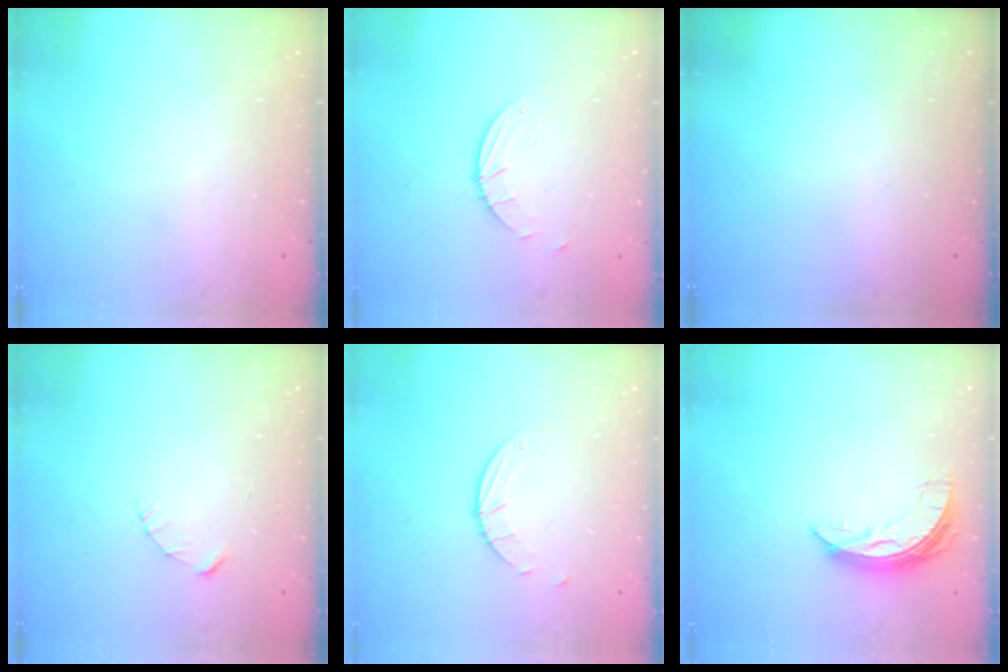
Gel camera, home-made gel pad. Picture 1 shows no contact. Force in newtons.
{"total": 2.7, "press": 2.7, "slide": 0.3}
{"total": 0.0}
{"total": 2.4, "press": 2.4, "slide": 0.2}
{"total": 3.8, "press": 3.8, "slide": 0.3}
{"total": 7.6, "press": 7.5, "slide": 1.1}